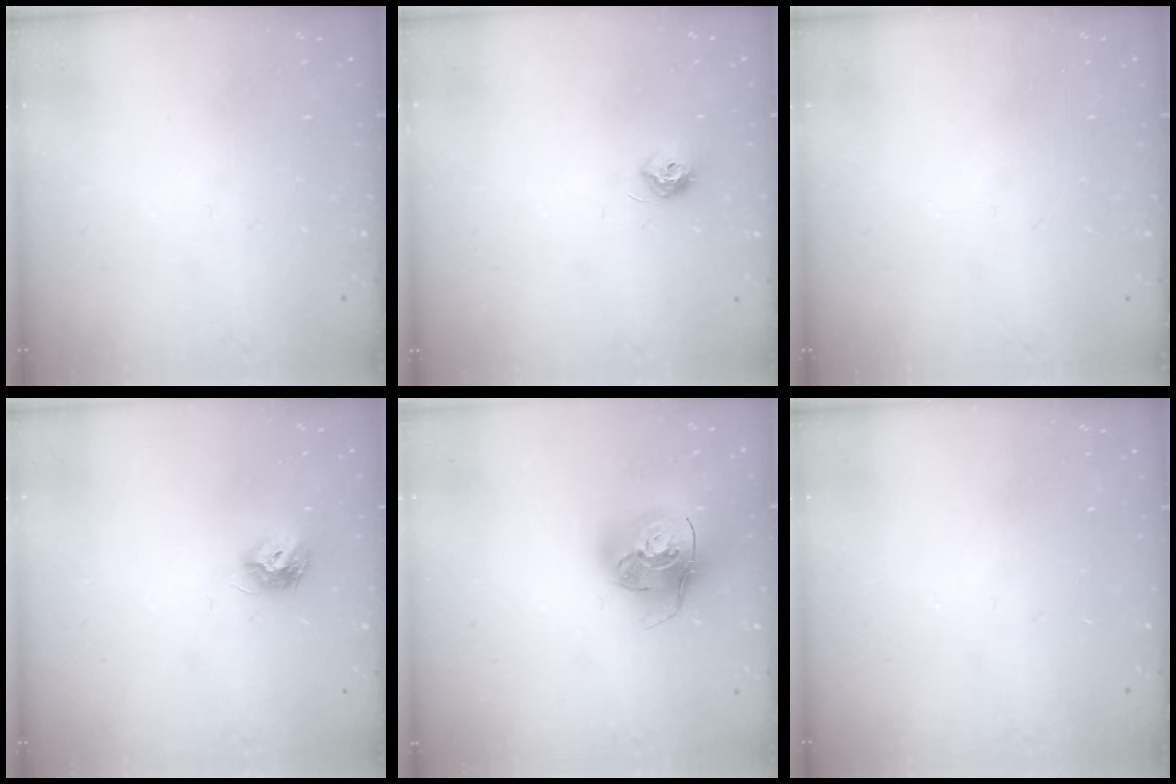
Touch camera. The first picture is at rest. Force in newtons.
{"total": 7.2, "press": 7.2, "slide": 0.5}
{"total": 0.0}
{"total": 8.0, "press": 8.0, "slide": 0.5}
{"total": 16.2, "press": 16.1, "slide": 2.0}
{"total": 0.0}